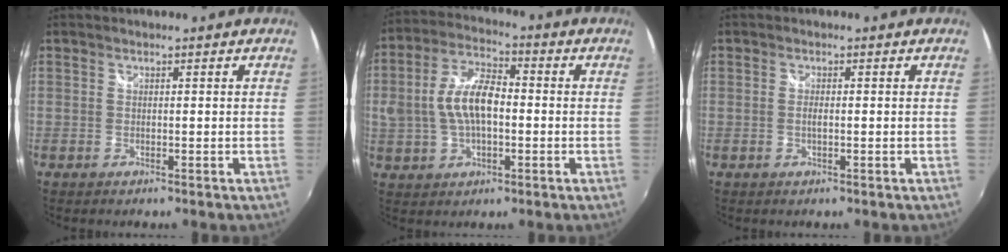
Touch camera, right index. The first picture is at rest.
{"total": 11.0, "force": [-0.6, 5.8, 9.3], "torque": [-0.188, 0.014, -0.009]}
{"total": 1.1, "force": [-0.2, 0.2, 1.1], "torque": [-0.023, 0.000, -0.005]}